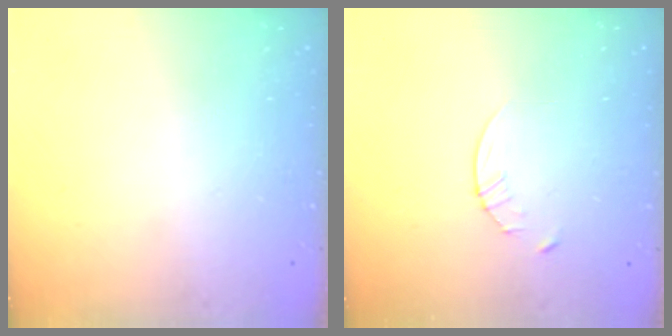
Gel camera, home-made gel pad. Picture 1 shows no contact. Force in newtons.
{"total": 2.9, "press": 2.9, "slide": 0.4}